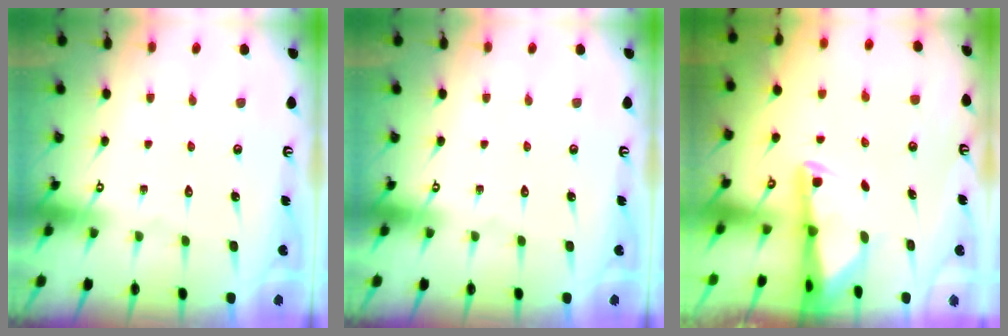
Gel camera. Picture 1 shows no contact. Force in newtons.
{"total": 0.0}
{"total": 2.4, "press": 2.3, "slide": 0.5}